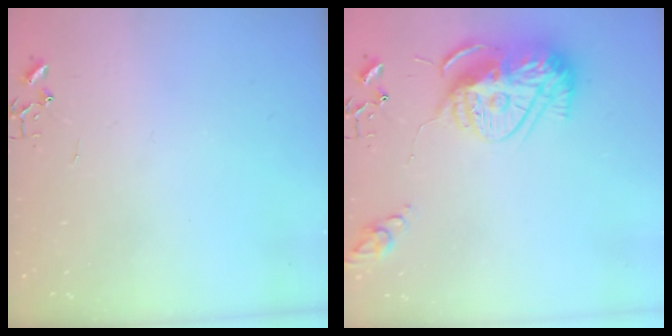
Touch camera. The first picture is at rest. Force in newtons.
{"total": 16.0, "press": 16.0, "slide": 1.5}